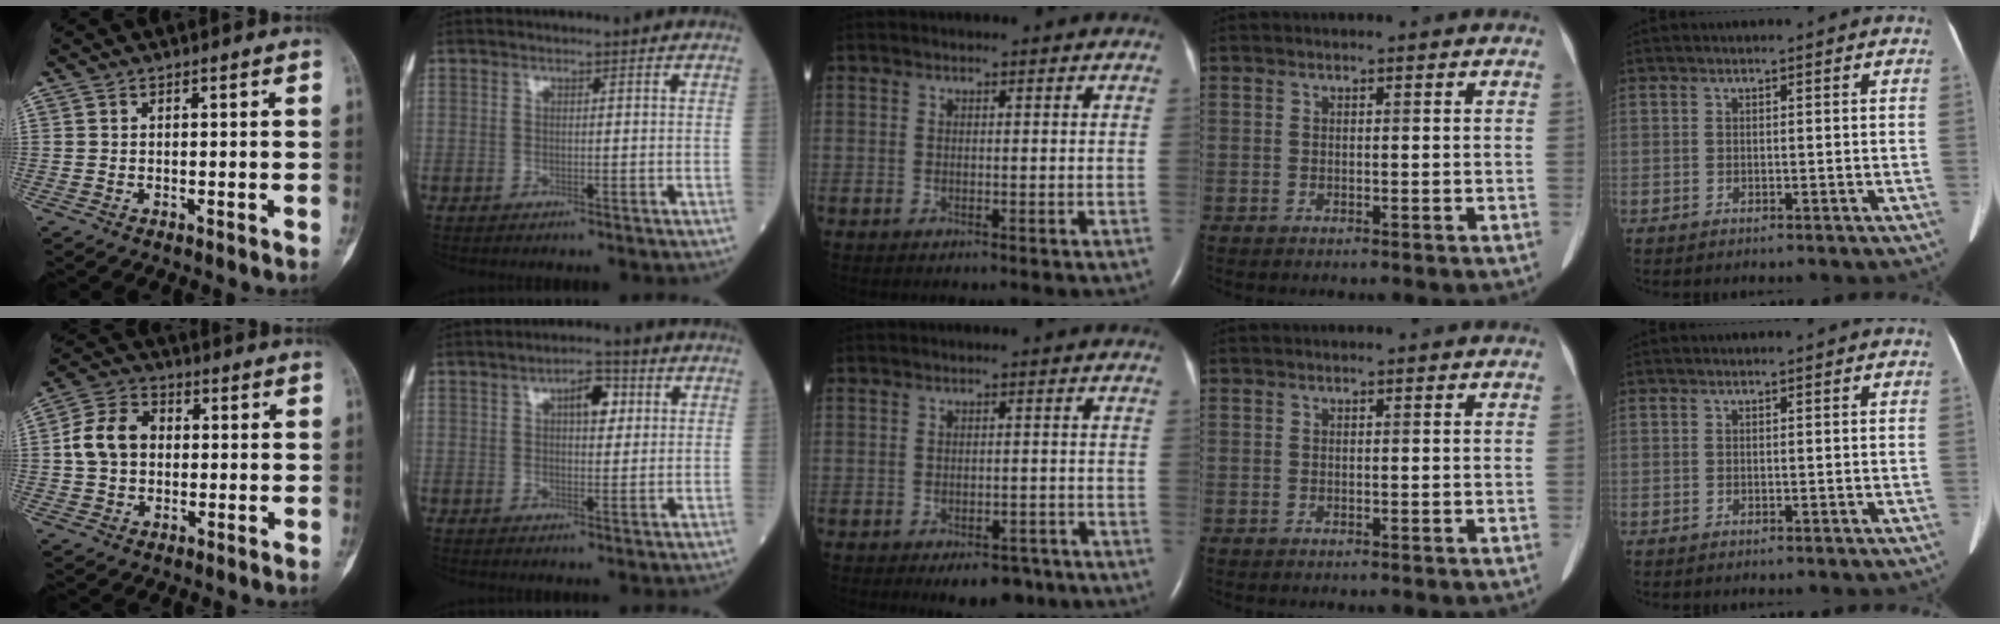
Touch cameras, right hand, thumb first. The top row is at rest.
{"thumb": {"total": 8.7, "force": [0.5, 6.8, 5.5], "torque": [-0.091, 0.022, 0.001]}, "index": {"total": 4.7, "force": [1.6, 2.0, 4.0], "torque": [-0.059, 0.011, 0.021]}, "middle": {"total": 6.4, "force": [-4.6, 3.0, 3.3], "torque": [-0.034, 0.006, -0.059]}}